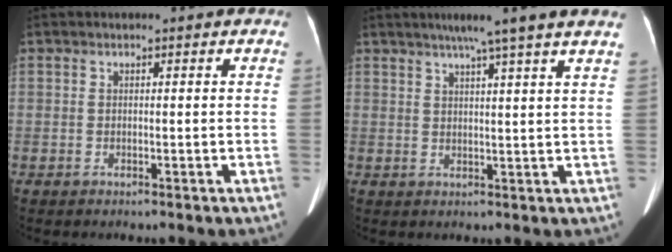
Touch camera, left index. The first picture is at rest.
{"total": 8.1, "force": [6.0, -1.4, 5.2], "torque": [-0.073, 0.012, 0.073]}